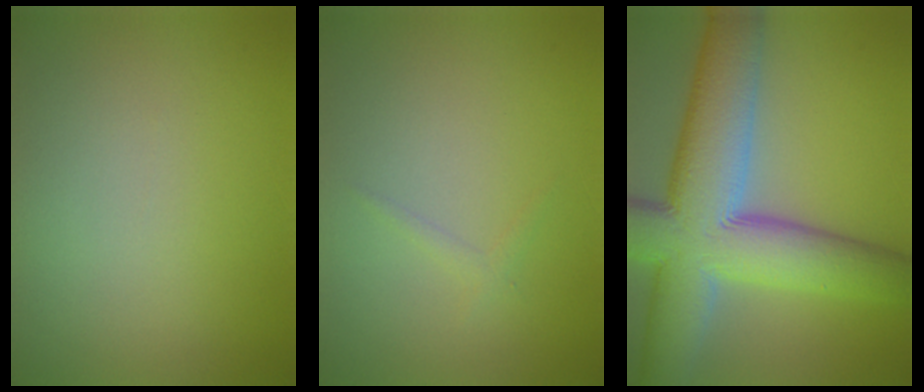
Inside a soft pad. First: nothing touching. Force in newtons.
{"total": 0.7, "press": 0.7, "slide": 0.1}
{"total": 12.7, "press": 12.7, "slide": 0.7}